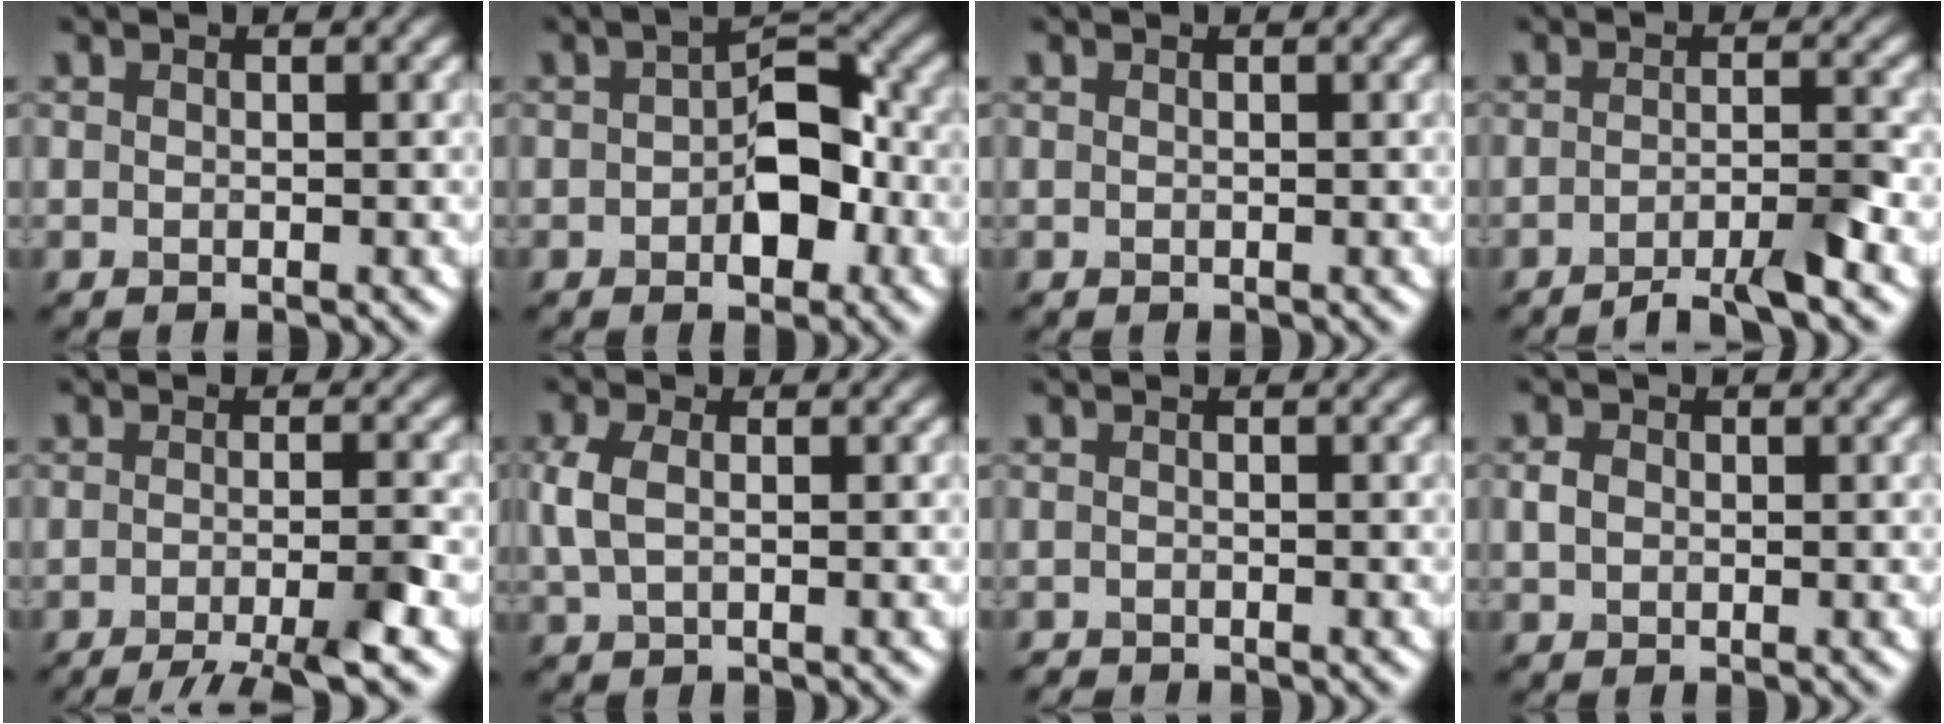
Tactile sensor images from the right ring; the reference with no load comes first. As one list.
[{"total": 5.5, "force": [-0.9, 3.2, 4.4], "torque": [-0.053, 0.007, -0.017]}, {"total": 0.0}, {"total": 4.0, "force": [-2.7, 0.6, 2.8], "torque": [-0.036, 0.006, -0.054]}, {"total": 6.1, "force": [-3.7, 1.2, 4.7], "torque": [-0.058, -0.004, -0.067]}, {"total": 2.9, "force": [0.4, 1.7, 2.2], "torque": [-0.058, 0.004, 0.006]}, {"total": 0.8, "force": [-0.8, 0.1, 0.0], "torque": [0.002, -0.006, -0.017]}, {"total": 1.4, "force": [0.1, 1.1, 0.8], "torque": [-0.015, 0.002, -0.002]}]